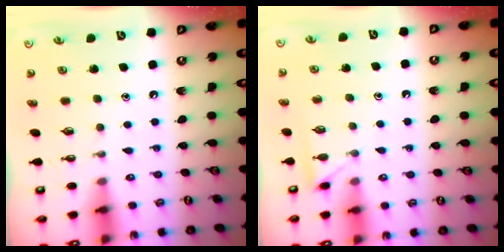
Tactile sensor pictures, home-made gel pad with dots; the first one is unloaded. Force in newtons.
{"total": 3.9, "press": 3.9, "slide": 0.4}